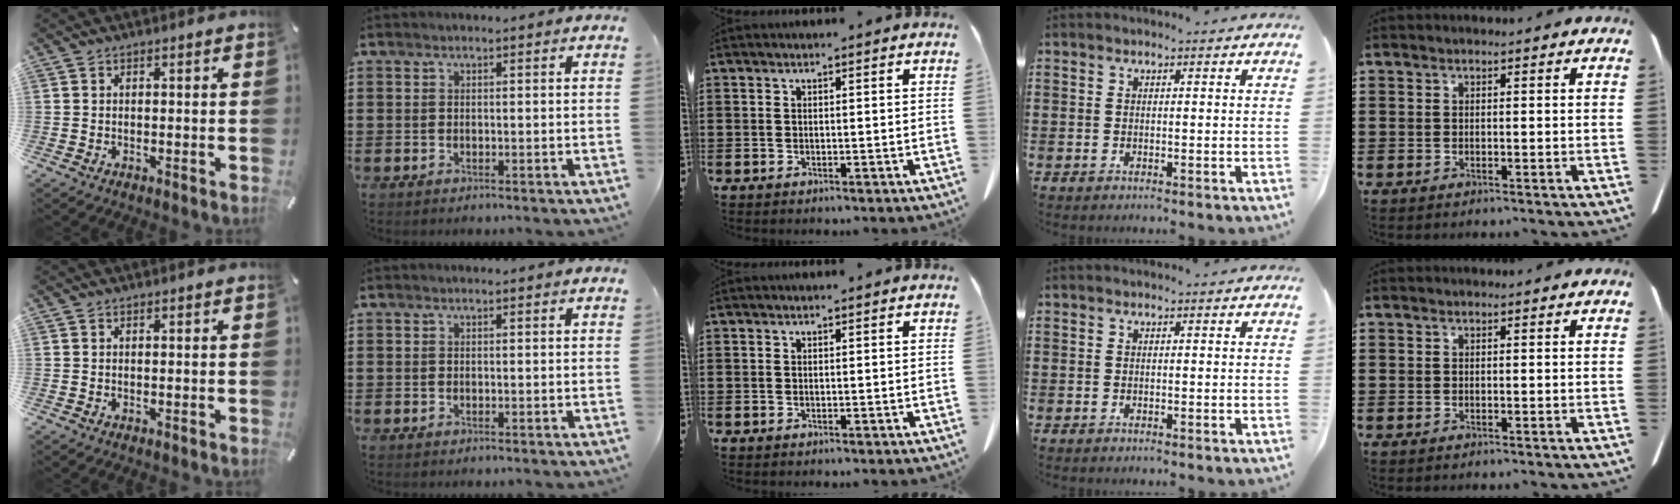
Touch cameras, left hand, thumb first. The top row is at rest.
{}